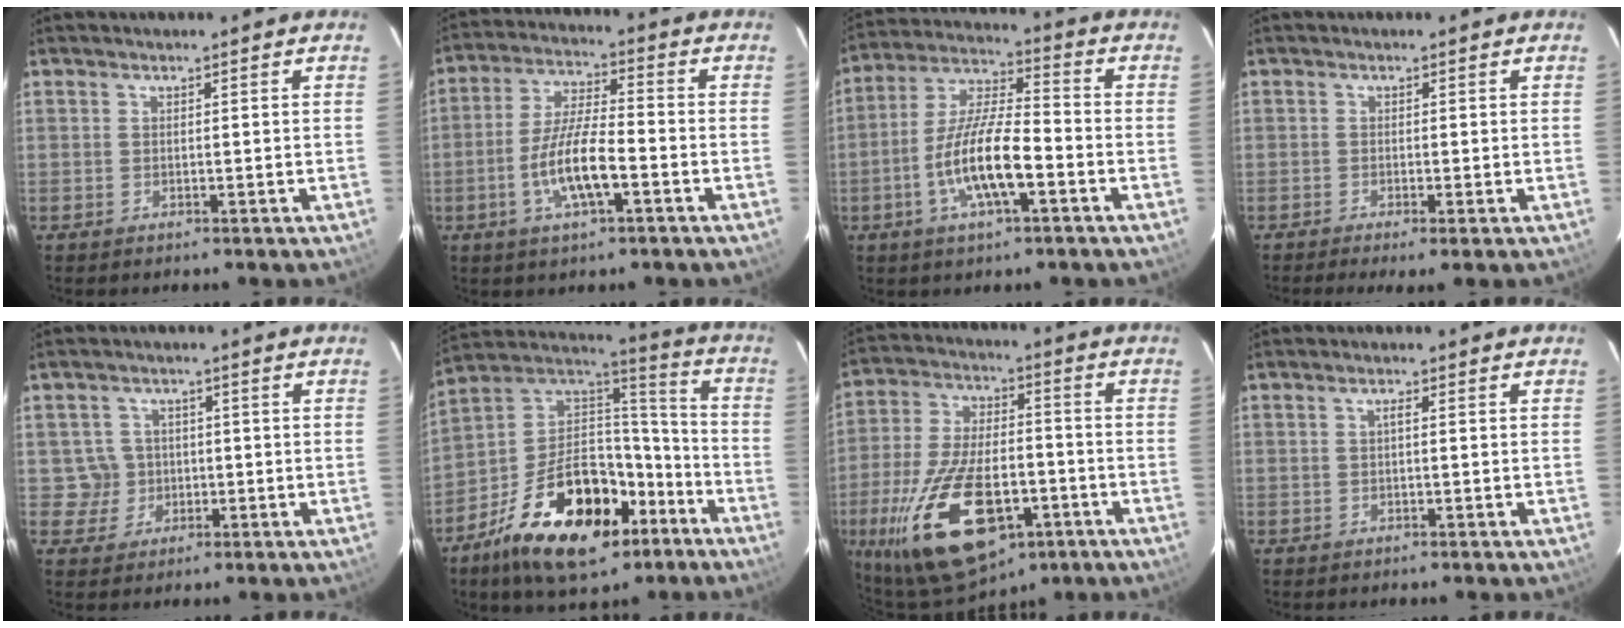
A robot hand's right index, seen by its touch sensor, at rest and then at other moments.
{"total": 10.0, "force": [-3.7, 2.5, 8.9], "torque": [-0.179, -0.002, -0.068]}
{"total": 12.7, "force": [-4.7, 3.3, 11.3], "torque": [-0.229, -0.002, -0.091]}
{"total": 1.8, "force": [-1.2, -0.3, 1.3], "torque": [-0.034, -0.004, -0.024]}
{"total": 4.3, "force": [-0.3, 4.2, 0.1], "torque": [-0.003, 0.018, 0.002]}
{"total": 25.0, "force": [-12.9, 13.3, 16.8], "torque": [-0.311, 0.020, -0.202]}
{"total": 22.2, "force": [-9.7, 10.6, 16.9], "torque": [-0.343, -0.025, -0.152]}
{"total": 0.7, "force": [-0.1, 0.1, 0.7], "torque": [-0.011, 0.005, -0.003]}